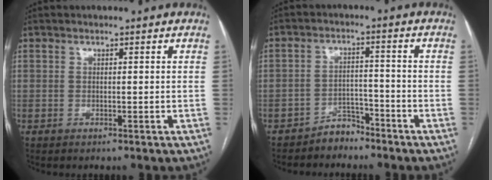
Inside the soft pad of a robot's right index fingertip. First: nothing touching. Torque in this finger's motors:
{"motor_torque": [-0.50, 0.42, -0.28, -0.11]}